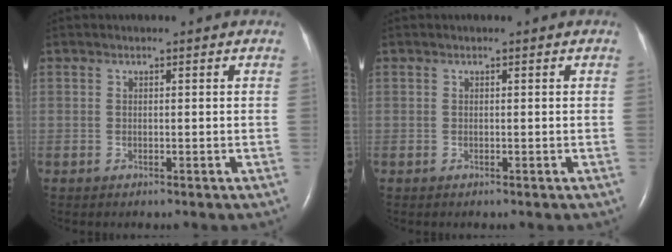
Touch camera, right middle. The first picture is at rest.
{"total": 0.0}